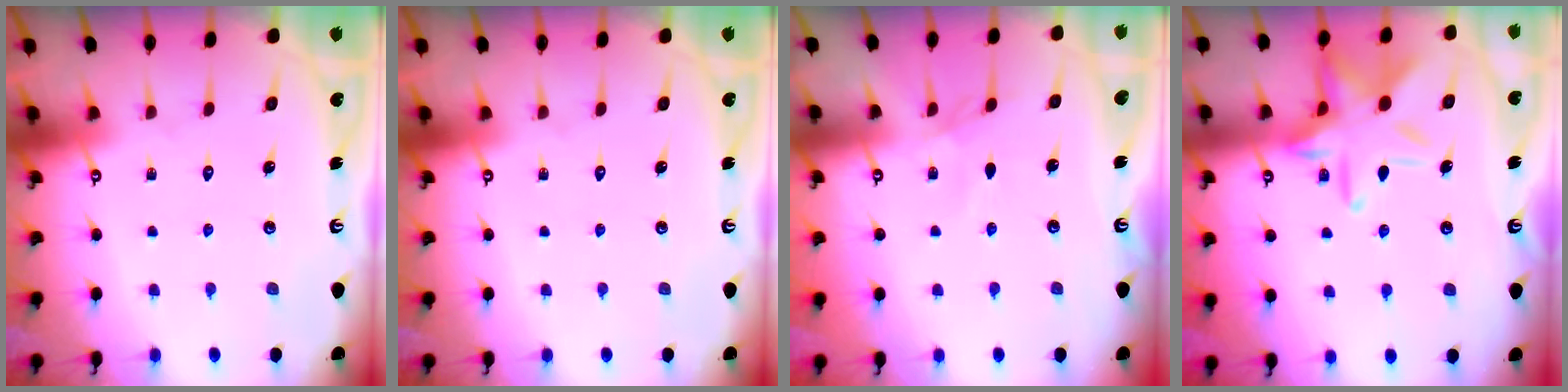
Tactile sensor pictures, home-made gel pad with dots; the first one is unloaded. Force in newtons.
{"total": 0.0}
{"total": 1.7, "press": 1.7, "slide": 0.4}
{"total": 15.6, "press": 15.5, "slide": 1.0}